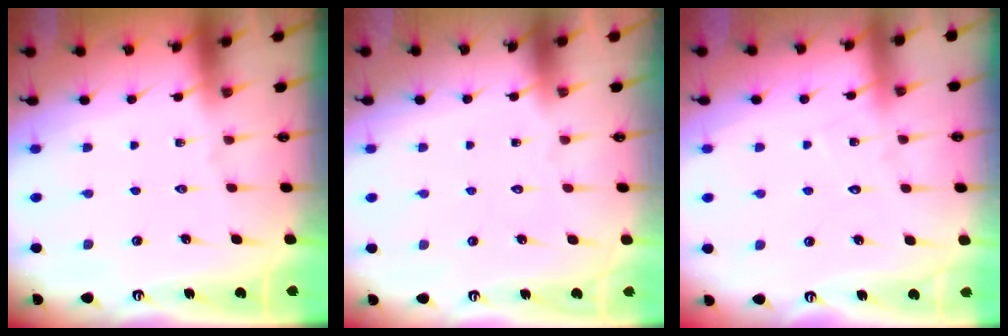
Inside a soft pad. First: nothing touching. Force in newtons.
{"total": 1.6, "press": 1.6, "slide": 0.1}
{"total": 4.1, "press": 4.0, "slide": 0.4}